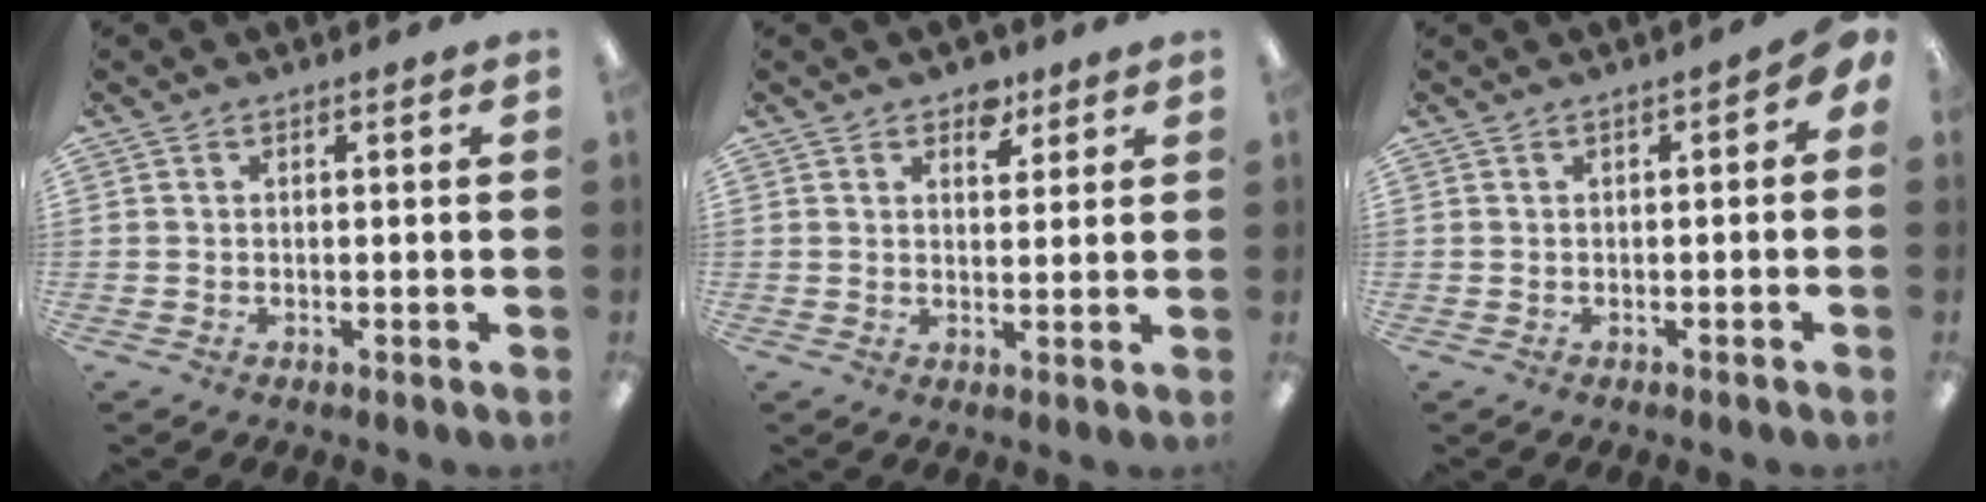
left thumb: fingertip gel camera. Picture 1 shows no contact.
{"total": 4.8, "force": [3.4, 2.9, 1.8], "torque": [-0.006, -0.016, 0.055]}
{"total": 1.6, "force": [-0.6, 1.0, 1.2], "torque": [-0.021, 0.008, -0.013]}